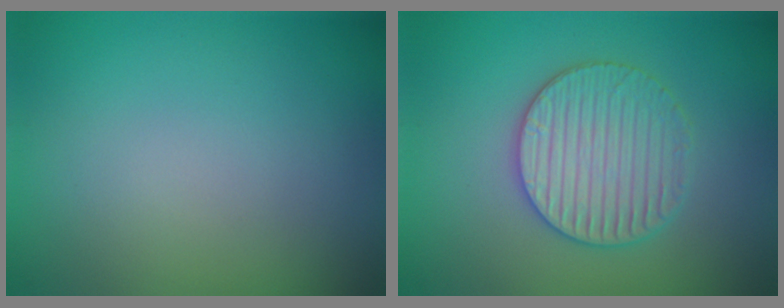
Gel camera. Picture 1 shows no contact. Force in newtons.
{"total": 4.0, "press": 3.9, "slide": 0.8}